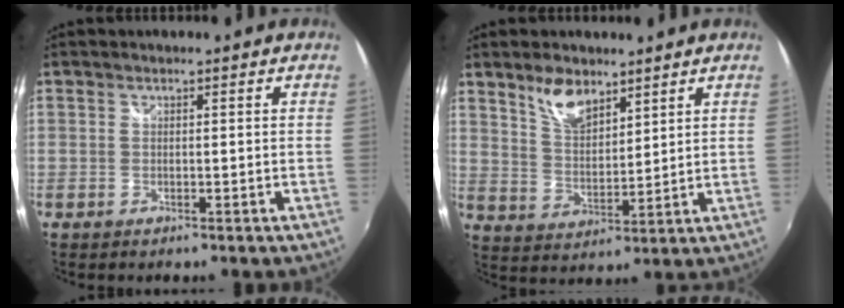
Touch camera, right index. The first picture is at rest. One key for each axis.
{"total": 7.7, "fx": 5.4, "fy": 3.4, "fz": 4.2, "tx": -0.071, "ty": 0.007, "tz": 0.105}